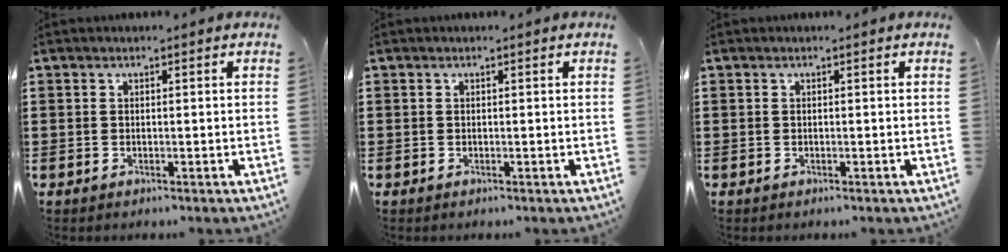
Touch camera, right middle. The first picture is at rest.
{"total": 0.0}
{"total": 0.0}